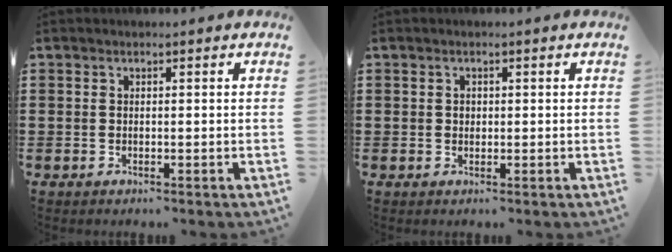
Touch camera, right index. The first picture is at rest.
{"total": 0.6, "force": [0.1, 0.5, 0.3], "torque": [-0.007, 0.002, 0.003]}